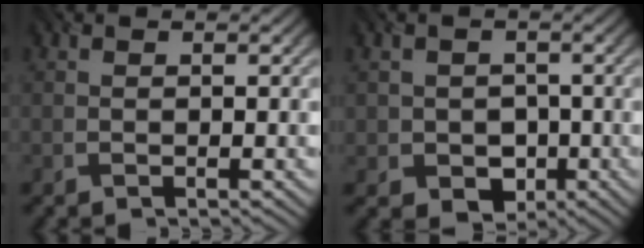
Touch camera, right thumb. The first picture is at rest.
{"total": 3.9, "force": [-1.3, 3.6, 0.8], "torque": [-0.024, -0.016, -0.016]}